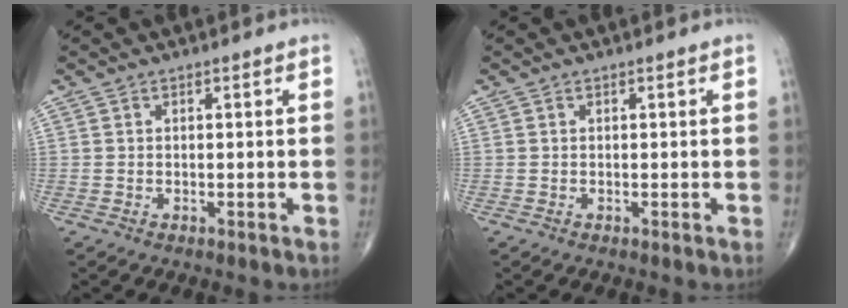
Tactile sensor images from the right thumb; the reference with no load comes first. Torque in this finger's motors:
{"motor_torque": [-0.24, 0.01, -0.01, -0.01, 0.00]}